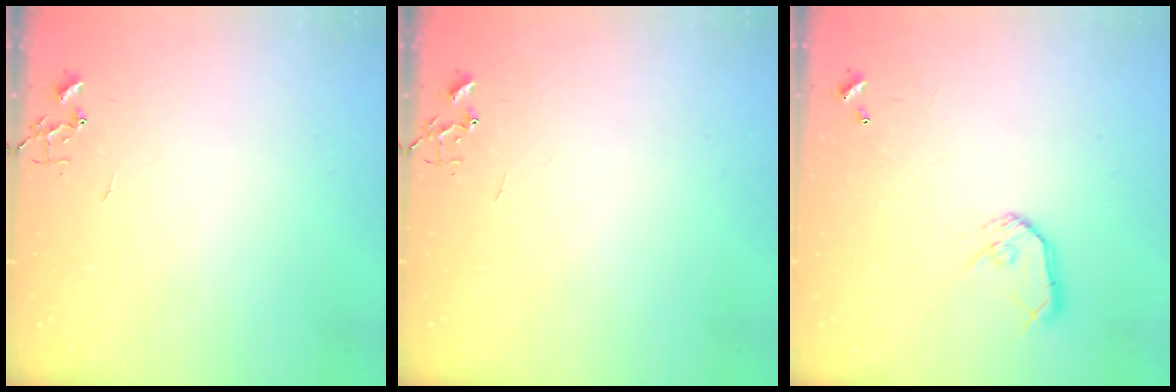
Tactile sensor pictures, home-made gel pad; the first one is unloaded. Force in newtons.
{"total": 0.0}
{"total": 8.8, "press": 8.8, "slide": 0.6}